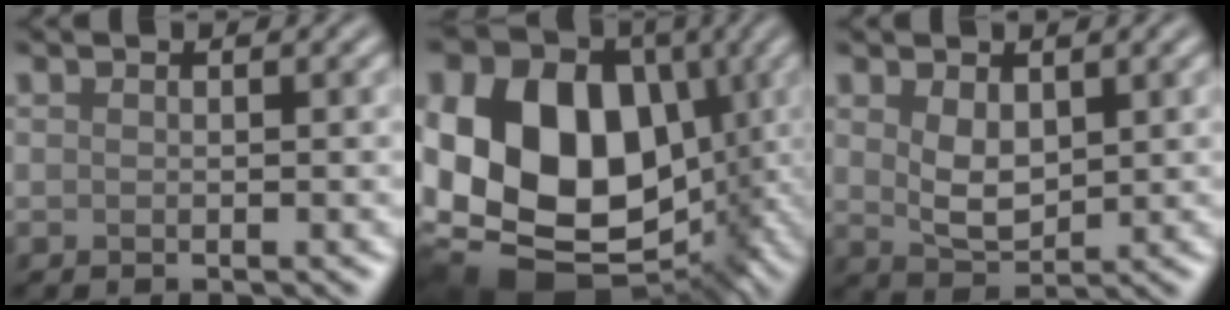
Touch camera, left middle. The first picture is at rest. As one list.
[{"total": 20.3, "force": [-0.6, 15.0, 13.7], "torque": [-0.238, 0.010, -0.016]}, {"total": 3.3, "force": [1.0, 2.0, 2.5], "torque": [-0.057, -0.004, 0.026]}]